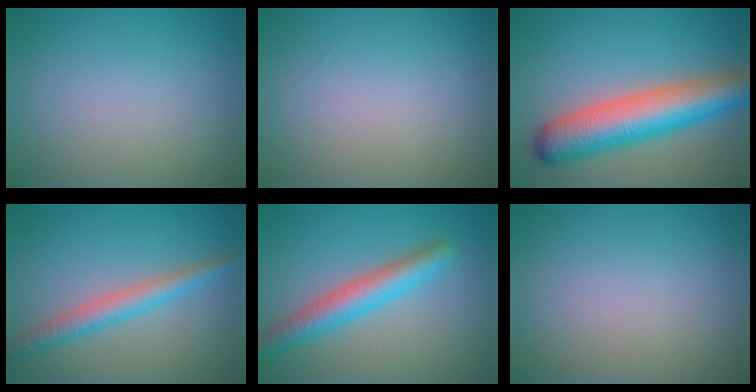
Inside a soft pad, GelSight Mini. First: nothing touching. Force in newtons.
{"total": 0.0}
{"total": 9.0, "press": 8.9, "slide": 0.3}
{"total": 3.3, "press": 3.3, "slide": 0.1}
{"total": 4.6, "press": 4.6, "slide": 0.2}
{"total": 0.0}